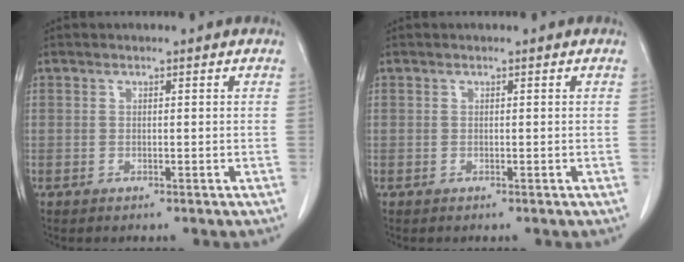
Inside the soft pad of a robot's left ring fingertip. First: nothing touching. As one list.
[{"total": 0.0}]